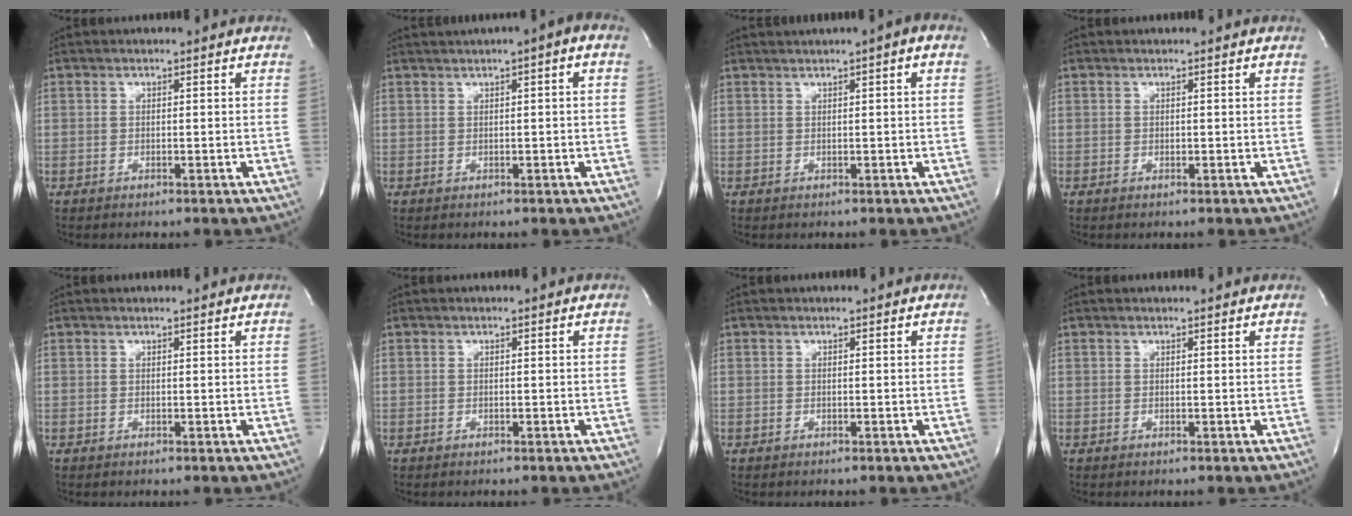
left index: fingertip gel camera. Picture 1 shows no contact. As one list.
[{"total": 3.6, "force": [1.4, 0.2, 3.3], "torque": [-0.052, 0.016, 0.020]}, {"total": 3.1, "force": [1.5, 0.0, 2.7], "torque": [-0.048, 0.014, 0.024]}, {"total": 0.0}, {"total": 1.3, "force": [1.3, 0.0, 0.2], "torque": [-0.010, 0.009, 0.018]}, {"total": 0.0}, {"total": 0.0}, {"total": 1.6, "force": [1.6, 0.1, 0.2], "torque": [-0.011, 0.010, 0.020]}]